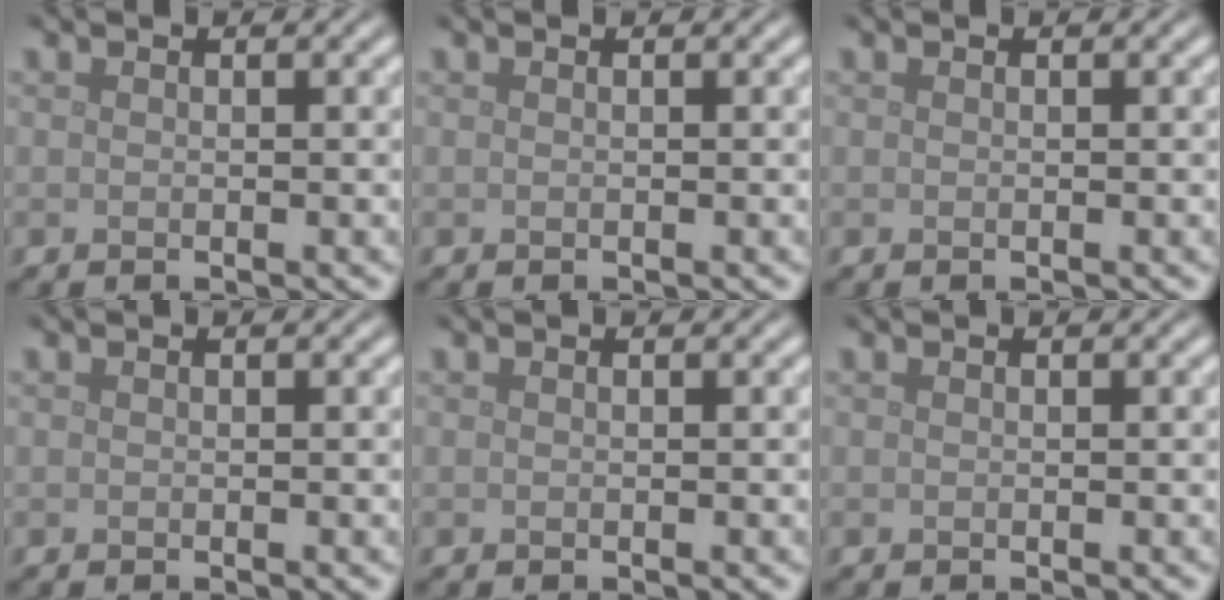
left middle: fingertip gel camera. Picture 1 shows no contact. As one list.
[{"total": 0.0}, {"total": 0.0}, {"total": 0.0}, {"total": 0.0}, {"total": 0.0}]